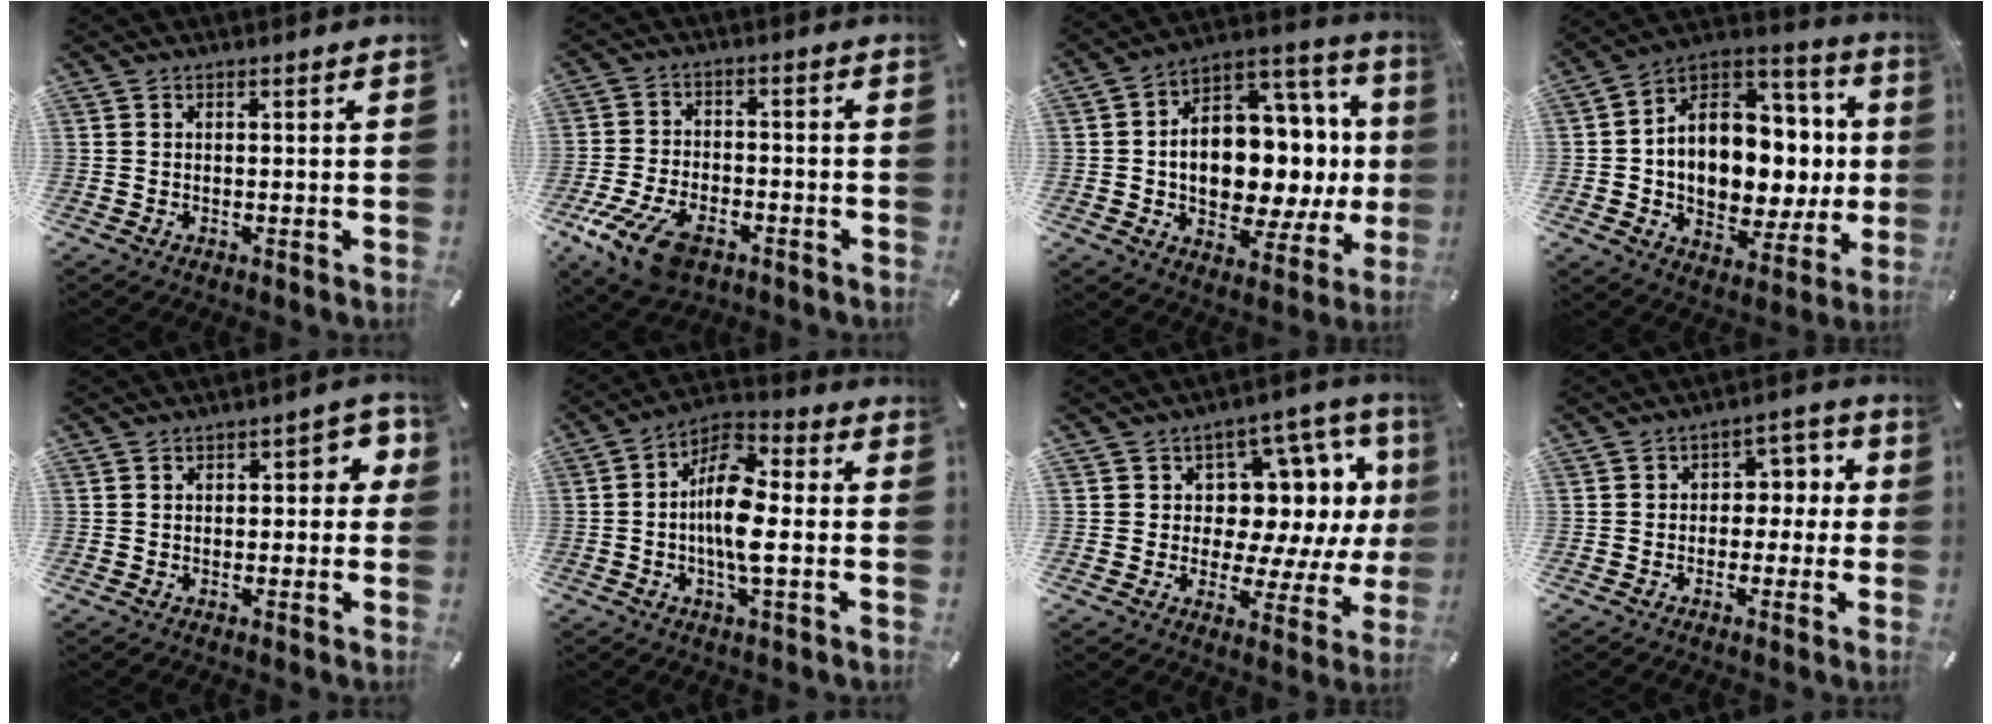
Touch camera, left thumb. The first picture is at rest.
{"total": 11.9, "force": [-6.8, 6.4, 7.5], "torque": [-0.159, 0.027, -0.125]}
{"total": 17.0, "force": [-0.9, 11.5, 12.5], "torque": [-0.198, -0.025, -0.012]}
{"total": 15.3, "force": [-0.8, 11.7, 9.7], "torque": [-0.156, -0.015, -0.007]}
{"total": 4.7, "force": [0.3, 3.0, 3.6], "torque": [-0.040, 0.002, -0.005]}
{"total": 12.0, "force": [-1.6, 4.8, 10.9], "torque": [-0.208, 0.007, -0.026]}
{"total": 13.5, "force": [3.8, 10.0, 8.2], "torque": [-0.102, -0.037, 0.072]}
{"total": 5.6, "force": [-1.2, 4.8, 2.8], "torque": [-0.034, 0.015, -0.031]}